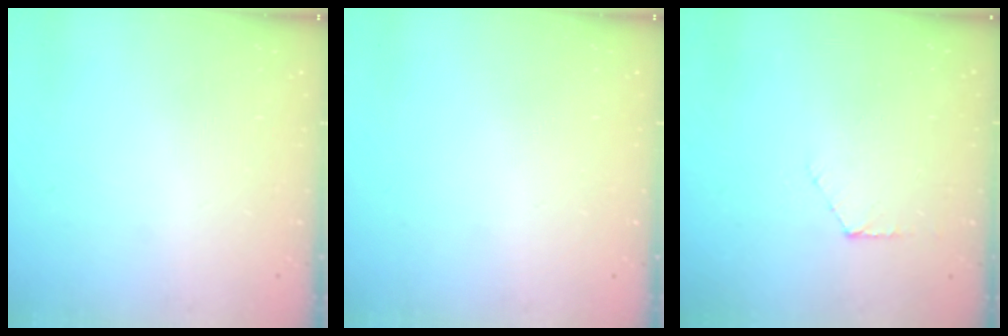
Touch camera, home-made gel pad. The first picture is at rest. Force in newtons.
{"total": 0.0}
{"total": 4.4, "press": 4.4, "slide": 0.4}